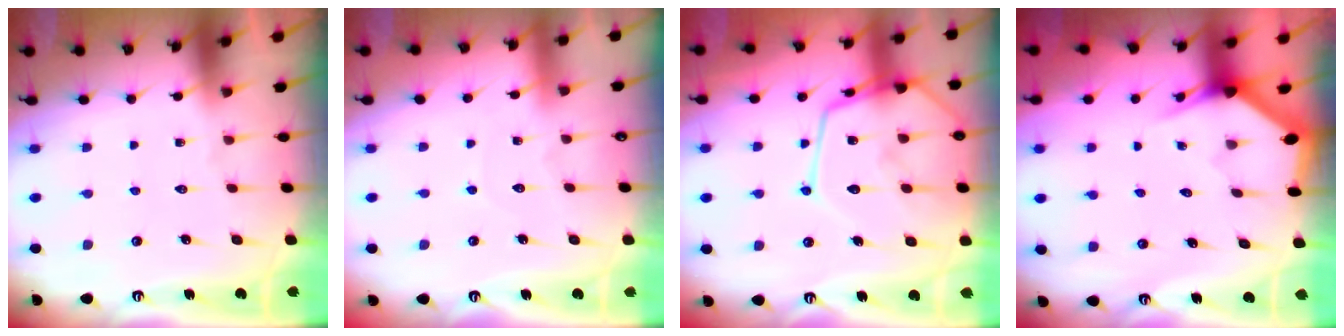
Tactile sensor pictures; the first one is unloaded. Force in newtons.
{"total": 2.8, "press": 2.8, "slide": 0.3}
{"total": 18.2, "press": 18.2, "slide": 1.6}
{"total": 3.1, "press": 3.1, "slide": 0.1}